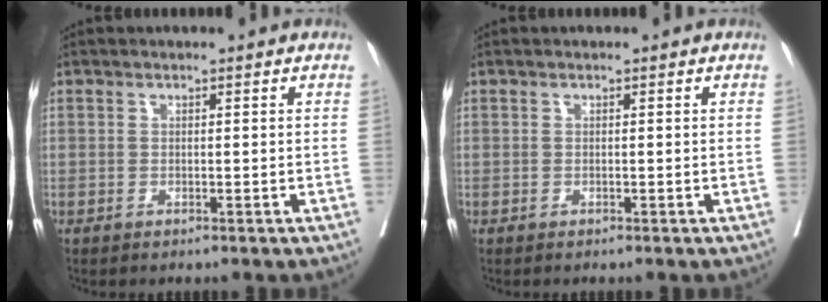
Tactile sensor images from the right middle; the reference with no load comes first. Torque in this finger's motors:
{"motor_torque": [0.06, -0.09, 0.00, 0.00]}